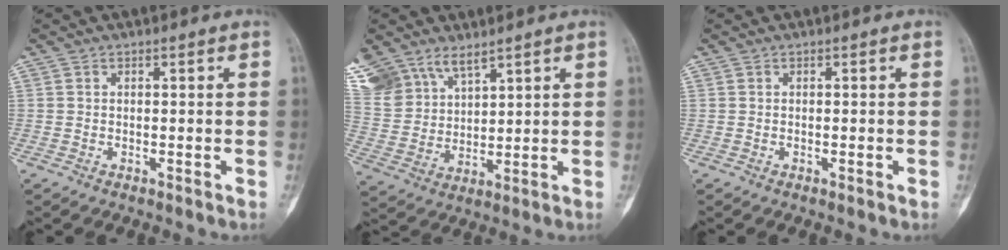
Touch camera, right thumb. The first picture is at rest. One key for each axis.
{"total": 14.8, "fx": 9.7, "fy": 8.7, "fz": 7.0, "tx": -0.154, "ty": -0.006, "tz": 0.204}
{"total": 0.6, "fx": -0.2, "fy": 0.2, "fz": 0.5, "tx": -0.005, "ty": -0.001, "tz": -0.004}